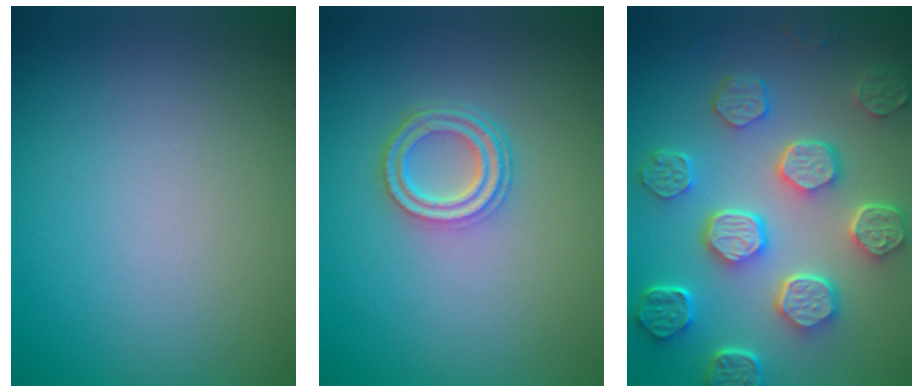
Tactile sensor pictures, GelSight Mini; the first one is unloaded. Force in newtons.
{"total": 3.5, "press": 2.6, "slide": 2.3}
{"total": 8.0, "press": 6.1, "slide": 5.1}